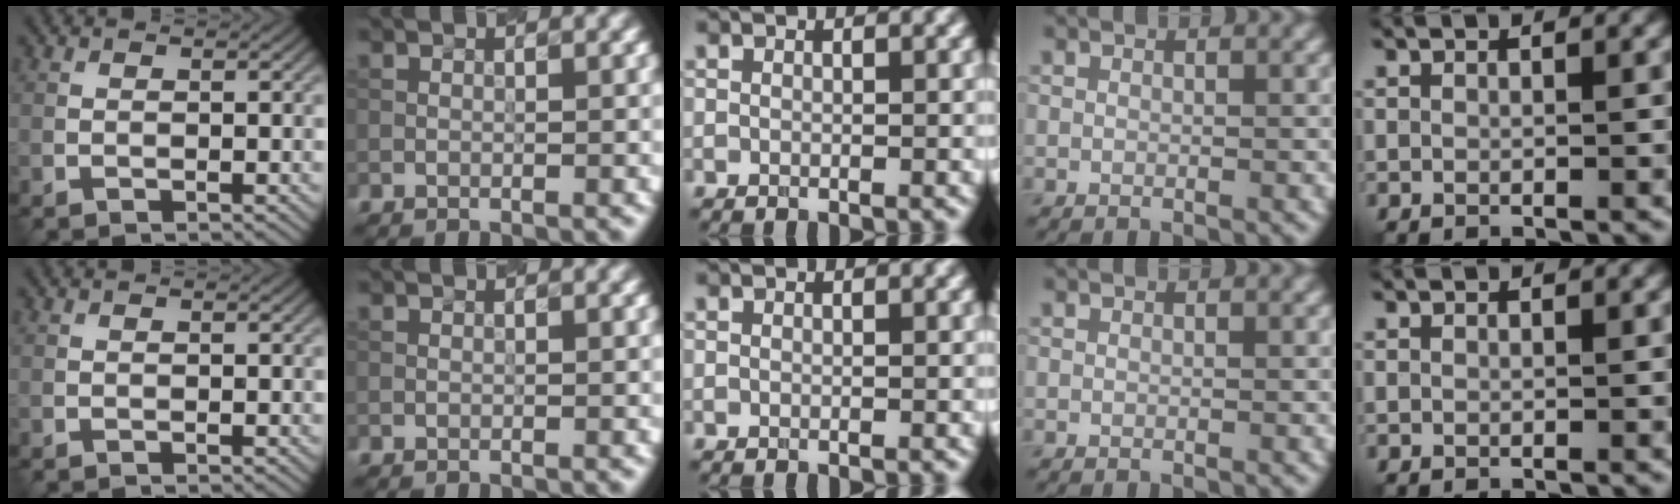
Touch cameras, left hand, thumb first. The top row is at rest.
{}